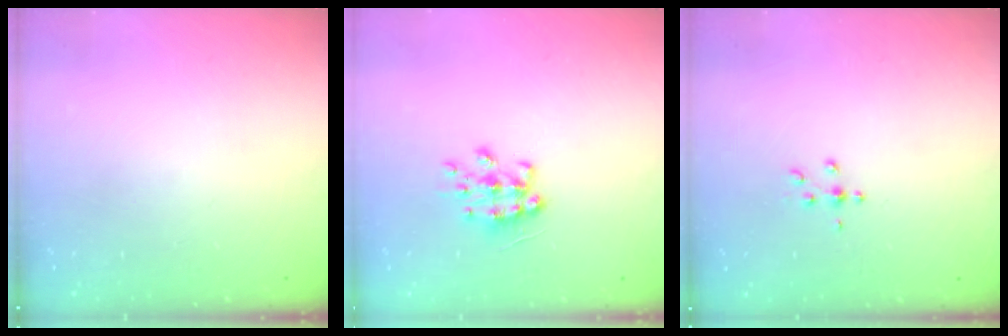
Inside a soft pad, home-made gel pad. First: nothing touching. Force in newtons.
{"total": 8.5, "press": 8.5, "slide": 0.8}
{"total": 4.9, "press": 4.5, "slide": 1.9}